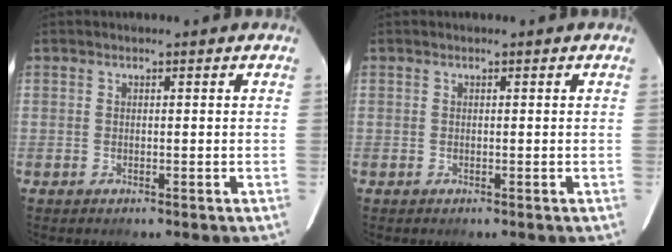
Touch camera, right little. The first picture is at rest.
{"total": 0.0}